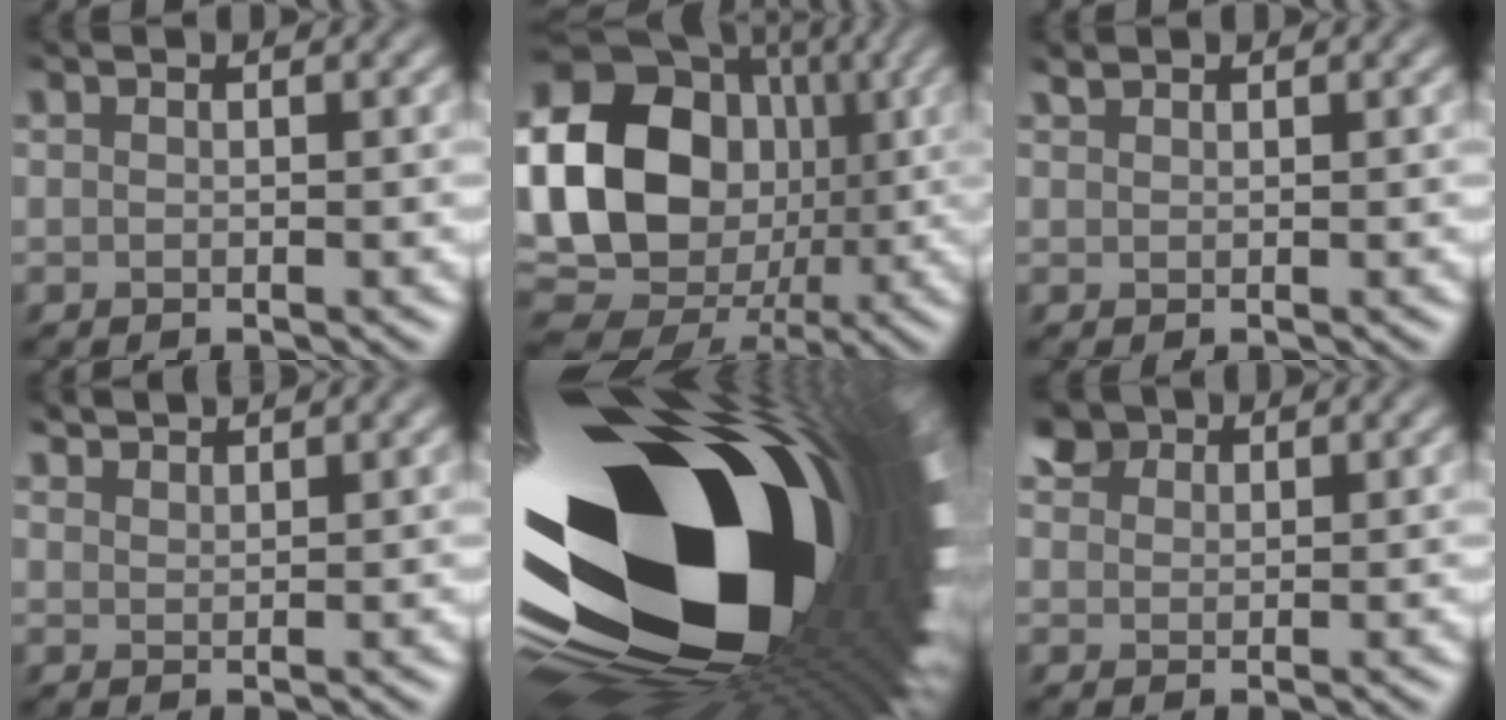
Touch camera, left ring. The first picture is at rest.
{"total": 19.6, "force": [0.1, 16.2, 11.0], "torque": [-0.210, 0.004, -0.023]}
{"total": 0.7, "force": [0.6, 0.2, 0.2], "torque": [-0.004, 0.004, 0.012]}
{"total": 2.2, "force": [2.2, 0.1, 0.5], "torque": [-0.012, 0.001, 0.034]}
{"total": 22.0, "force": [-1.2, 11.5, 18.8], "torque": [-0.308, -0.067, -0.045]}
{"total": 2.5, "force": [1.7, 1.6, 0.9], "torque": [-0.027, 0.003, 0.031]}